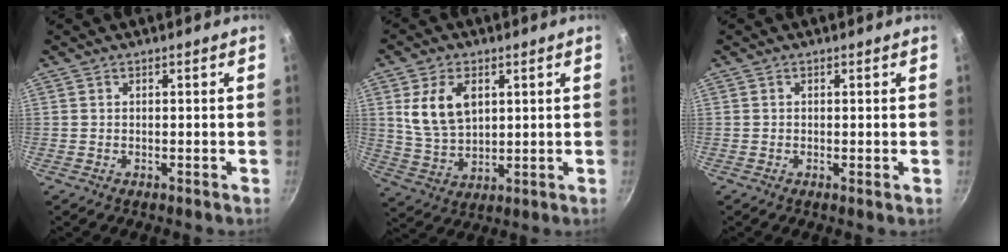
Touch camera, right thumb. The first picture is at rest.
{"total": 10.2, "force": [3.2, 6.4, 7.3], "torque": [-0.123, -0.012, 0.070]}
{"total": 0.7, "force": [-0.1, 0.1, 0.7], "torque": [-0.015, -0.004, -0.003]}